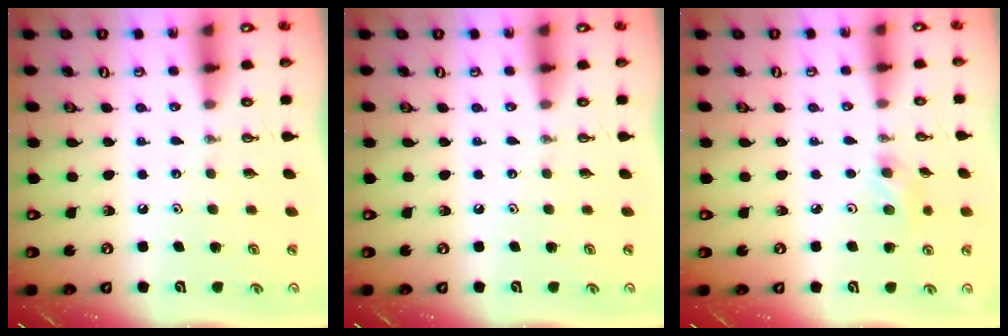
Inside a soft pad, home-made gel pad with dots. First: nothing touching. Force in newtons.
{"total": 0.0}
{"total": 3.4, "press": 3.4, "slide": 0.5}